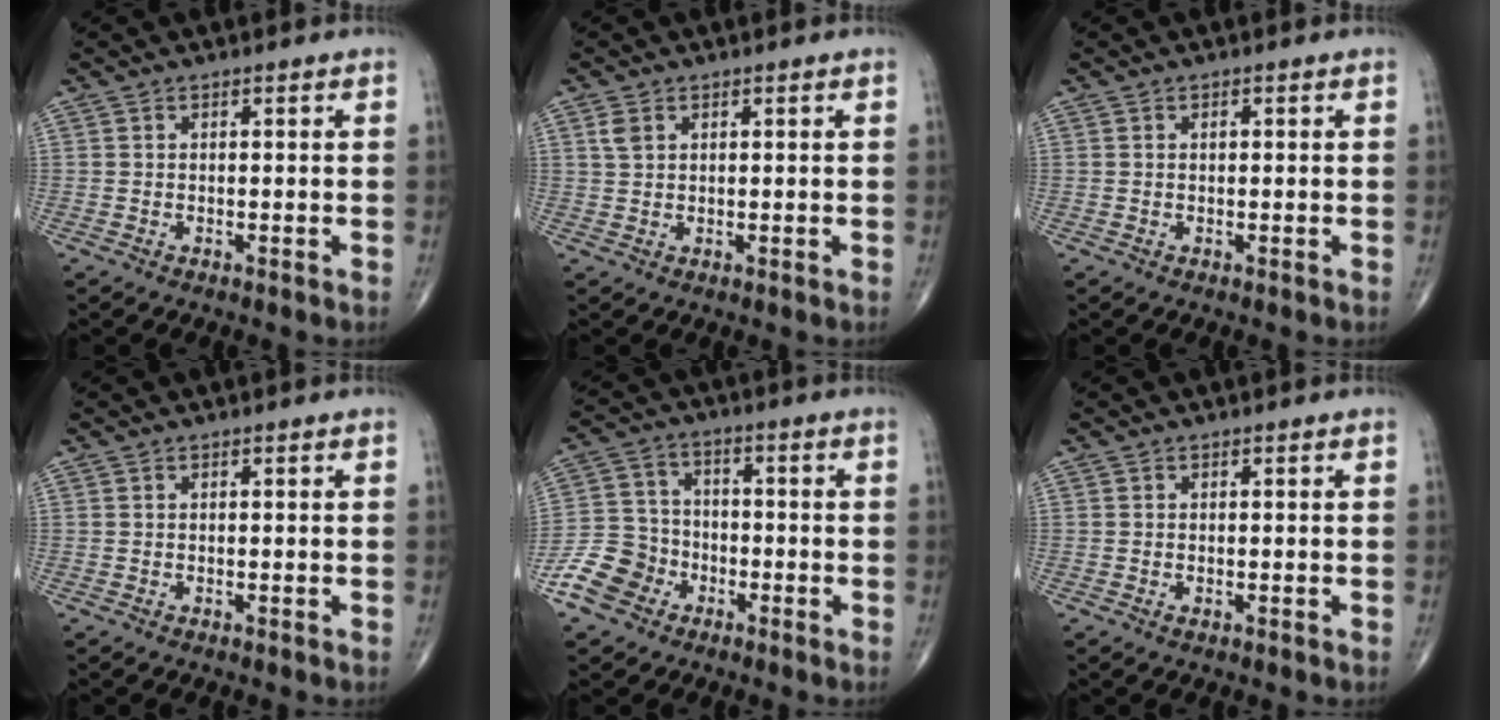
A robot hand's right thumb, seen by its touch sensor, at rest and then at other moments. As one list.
[{"total": 2.2, "force": [1.0, 1.4, 1.3], "torque": [-0.026, 0.003, 0.024]}, {"total": 0.6, "force": [0.1, 0.4, 0.5], "torque": [-0.009, 0.000, 0.003]}, {"total": 0.0}, {"total": 8.8, "force": [-4.8, 6.9, 2.6], "torque": [-0.030, 0.036, -0.101]}, {"total": 0.5, "force": [-0.2, 0.2, 0.4], "torque": [-0.007, 0.000, -0.003]}]